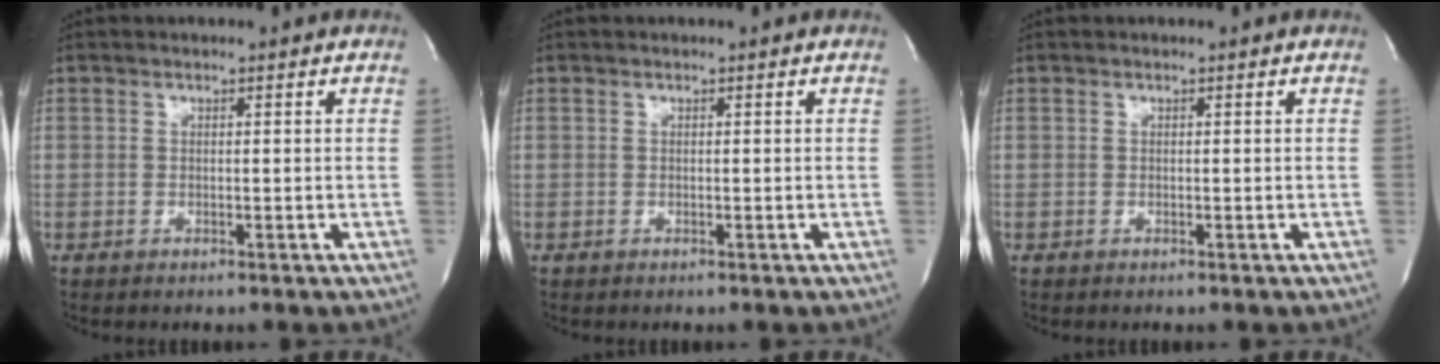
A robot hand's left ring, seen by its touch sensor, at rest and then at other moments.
{"total": 0.0}
{"total": 0.0}